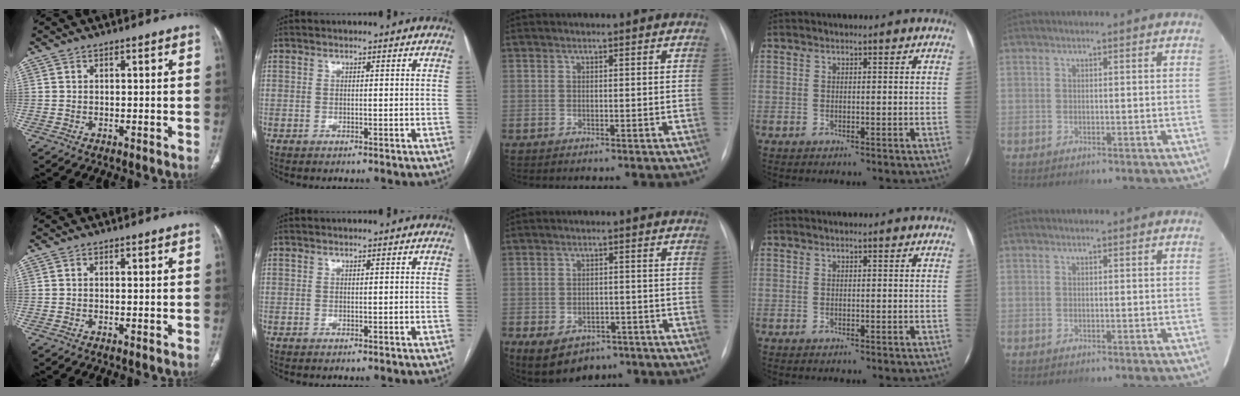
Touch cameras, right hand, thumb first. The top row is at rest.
{"middle": {"total": 7.9, "force": [-4.6, 5.5, 3.5], "torque": [-0.060, 0.012, -0.055]}}